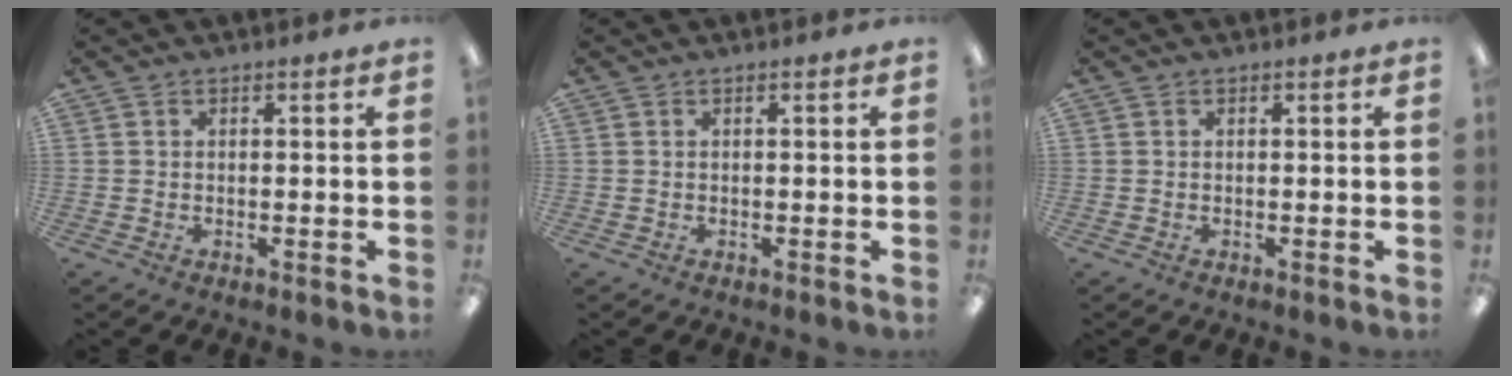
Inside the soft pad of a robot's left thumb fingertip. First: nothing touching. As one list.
[{"total": 0.0}, {"total": 0.0}]